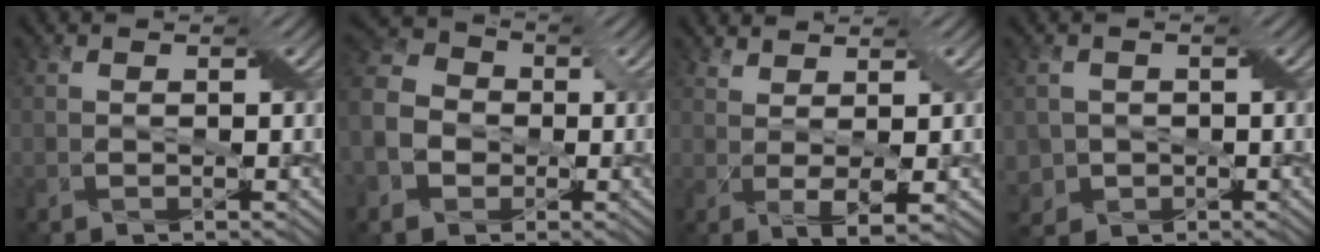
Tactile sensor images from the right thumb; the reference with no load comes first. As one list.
[{"total": 8.1, "force": [-2.3, 6.7, 4.0], "torque": [-0.124, -0.017, -0.061]}, {"total": 3.1, "force": [1.3, 0.3, 2.8], "torque": [-0.062, 0.000, 0.027]}, {"total": 3.6, "force": [-0.7, 3.4, 0.7], "torque": [-0.026, -0.001, -0.020]}]